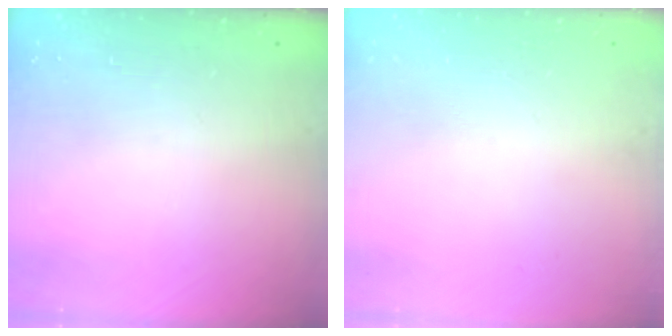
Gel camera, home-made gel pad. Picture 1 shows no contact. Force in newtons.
{"total": 0.0}